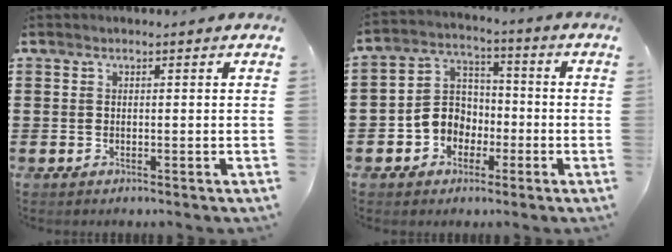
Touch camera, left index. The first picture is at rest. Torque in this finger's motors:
{"motor_torque": [1.10, 1.04, 0.21, 0.07]}